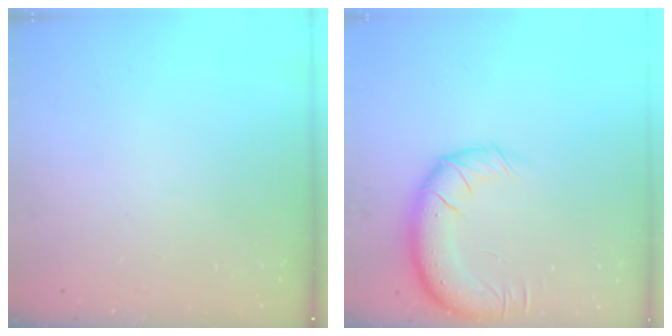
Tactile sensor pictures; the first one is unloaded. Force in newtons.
{"total": 14.0, "press": 13.6, "slide": 3.3}